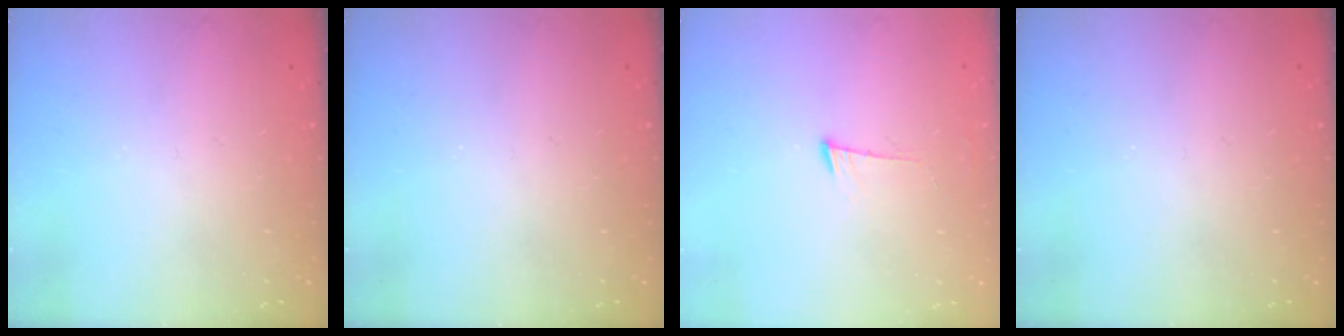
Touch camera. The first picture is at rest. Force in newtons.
{"total": 0.0}
{"total": 4.3, "press": 4.2, "slide": 0.5}
{"total": 0.0}